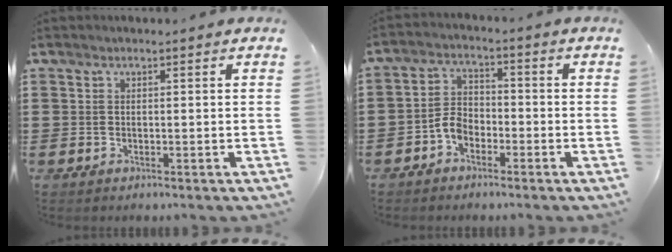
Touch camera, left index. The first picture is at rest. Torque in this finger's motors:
{"motor_torque": [0.60, 0.51, 0.29, 0.07]}